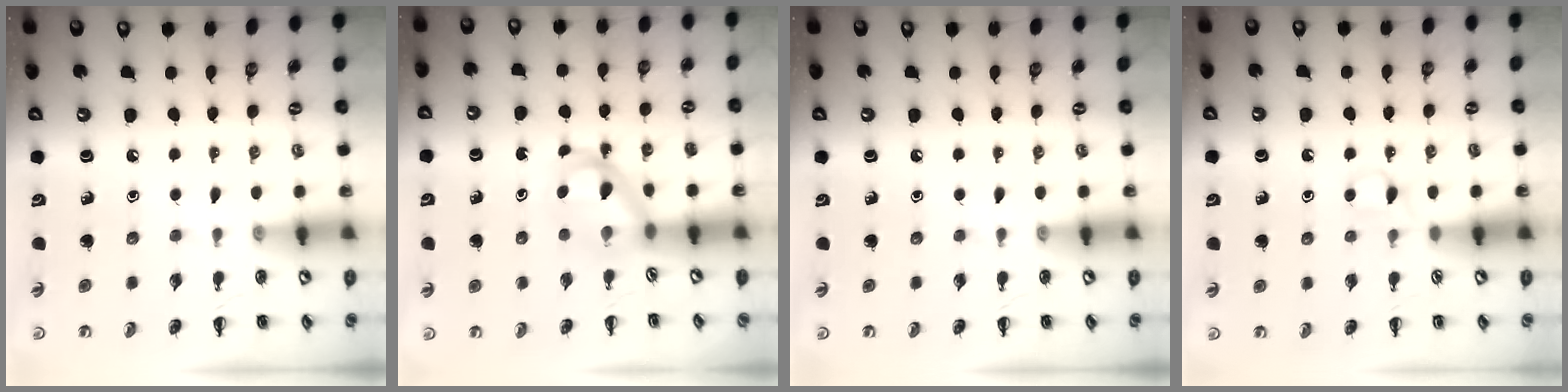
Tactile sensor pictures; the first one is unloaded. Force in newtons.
{"total": 4.7, "press": 4.7, "slide": 0.6}
{"total": 0.0}
{"total": 3.2, "press": 2.9, "slide": 1.2}